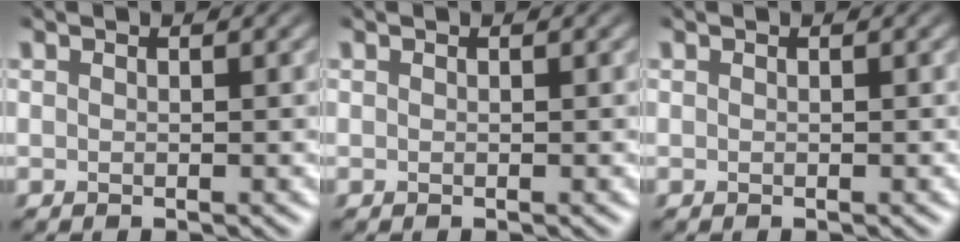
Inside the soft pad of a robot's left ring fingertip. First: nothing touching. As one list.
[{"total": 0.0}, {"total": 0.0}]